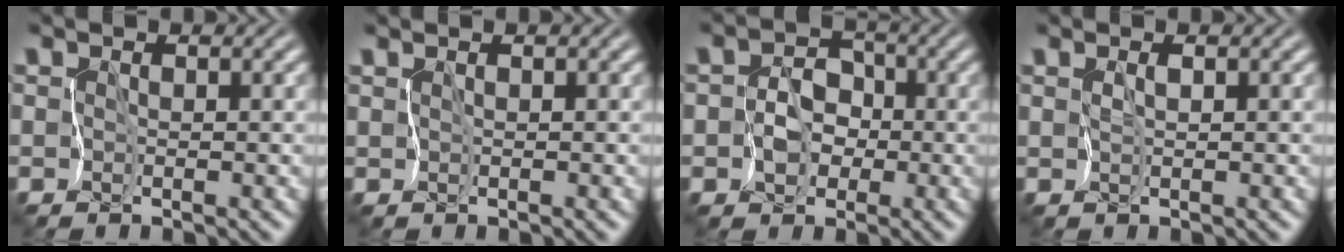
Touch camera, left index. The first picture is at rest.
{"total": 0.9, "force": [0.7, 0.0, 0.5], "torque": [-0.014, 0.002, 0.014]}
{"total": 3.0, "force": [-1.3, 2.5, 1.1], "torque": [-0.002, 0.001, -0.029]}
{"total": 0.6, "force": [0.5, -0.1, 0.3], "torque": [-0.009, -0.005, 0.013]}